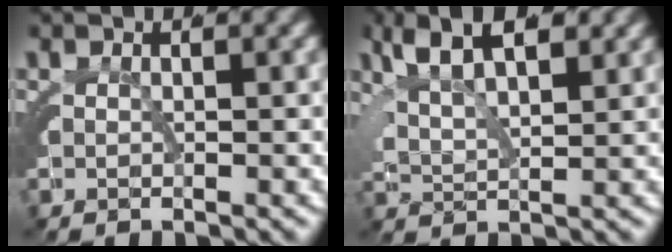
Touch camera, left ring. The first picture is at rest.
{"total": 6.2, "force": [3.5, 3.6, 3.7], "torque": [-0.071, 0.013, 0.048]}